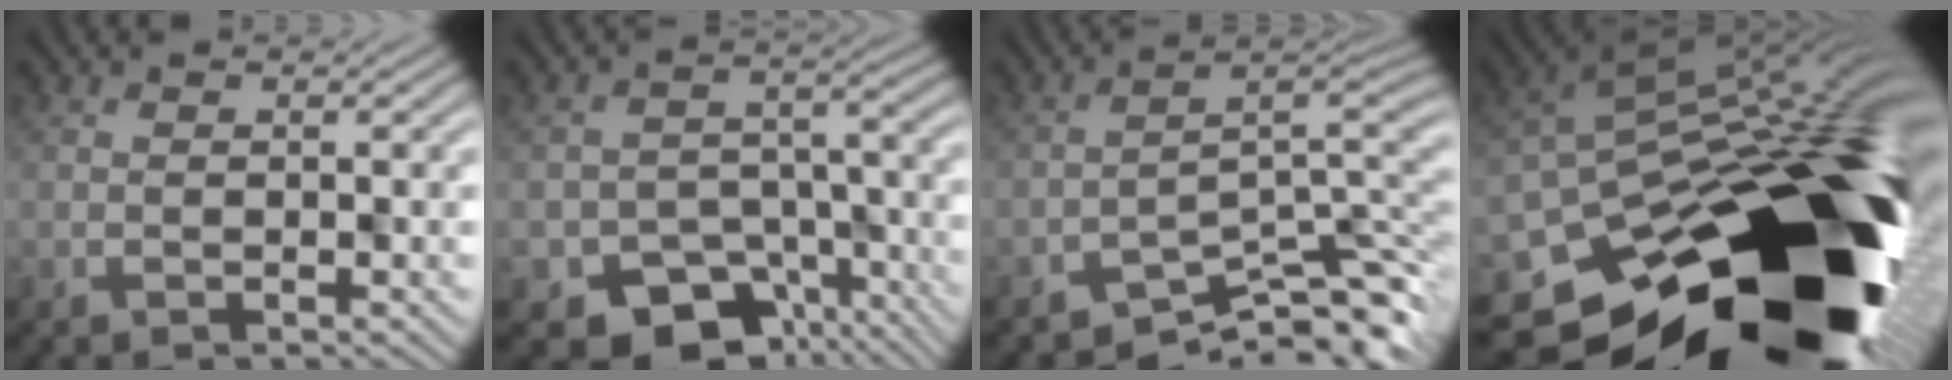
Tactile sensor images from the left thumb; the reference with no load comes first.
{"total": 10.5, "force": [-6.5, 6.8, 4.7], "torque": [-0.068, -0.031, -0.085]}
{"total": 7.6, "force": [-5.0, 2.1, 5.3], "torque": [-0.071, -0.010, -0.081]}
{"total": 19.8, "force": [-9.8, 11.6, 12.8], "torque": [-0.172, -0.039, -0.127]}